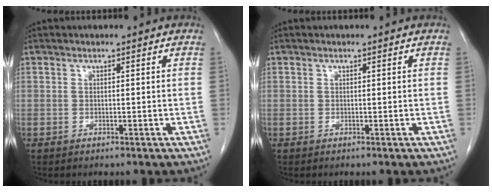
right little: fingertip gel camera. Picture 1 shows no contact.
{"total": 0.0}